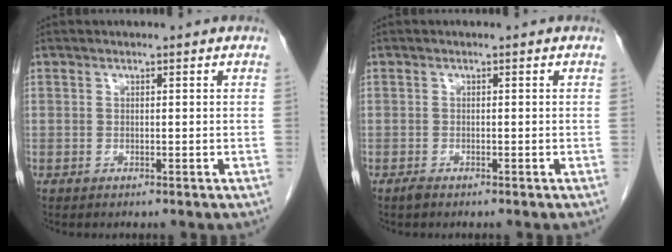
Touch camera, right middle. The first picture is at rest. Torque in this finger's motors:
{"motor_torque": [-0.02, 0.14, -0.07, 0.00]}